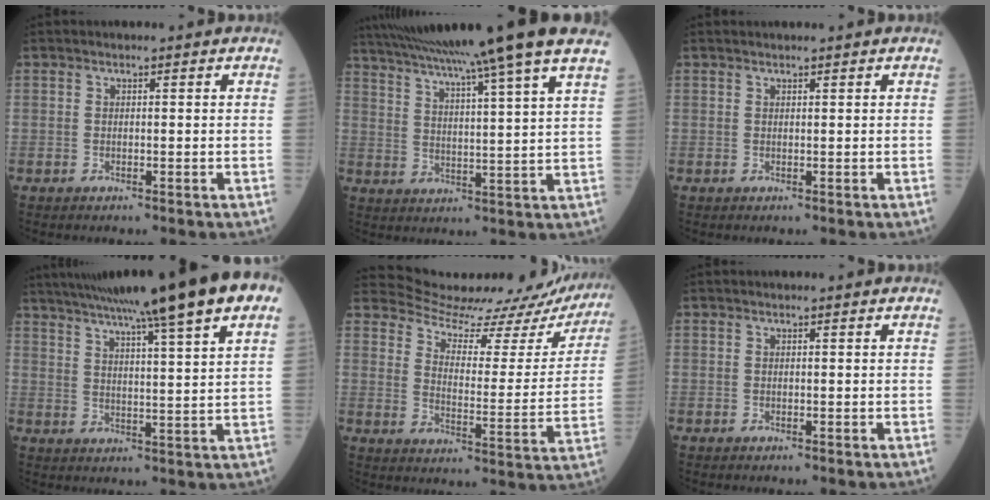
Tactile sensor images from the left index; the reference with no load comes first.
{"total": 20.9, "force": [17.0, -2.5, 11.9], "torque": [-0.204, -0.012, 0.239]}
{"total": 1.3, "force": [1.1, -0.2, 0.6], "torque": [-0.005, 0.013, 0.020]}
{"total": 22.1, "force": [16.2, 0.0, 15.0], "torque": [-0.250, 0.017, 0.220]}
{"total": 20.7, "force": [20.2, 4.0, 1.9], "torque": [-0.015, -0.081, 0.236]}
{"total": 0.0}